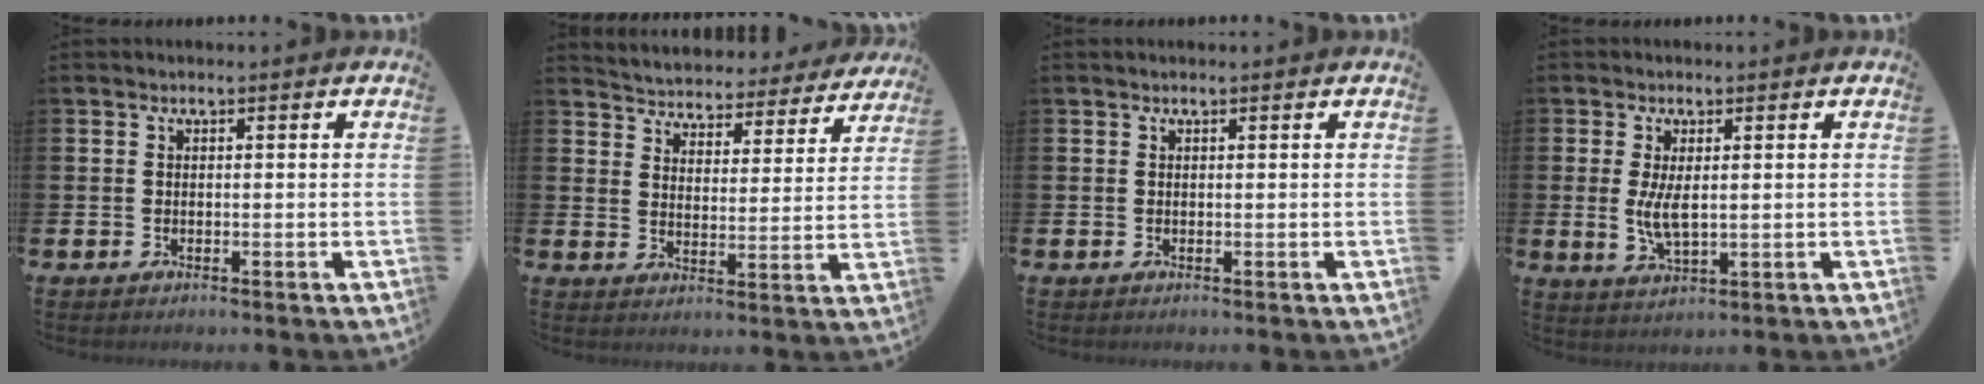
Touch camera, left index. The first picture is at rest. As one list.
[{"total": 4.6, "force": [4.5, 0.9, -0.1], "torque": [-0.026, -0.039, 0.076]}, {"total": 0.0}, {"total": 4.3, "force": [0.7, 1.6, 3.9], "torque": [-0.065, -0.002, 0.010]}]